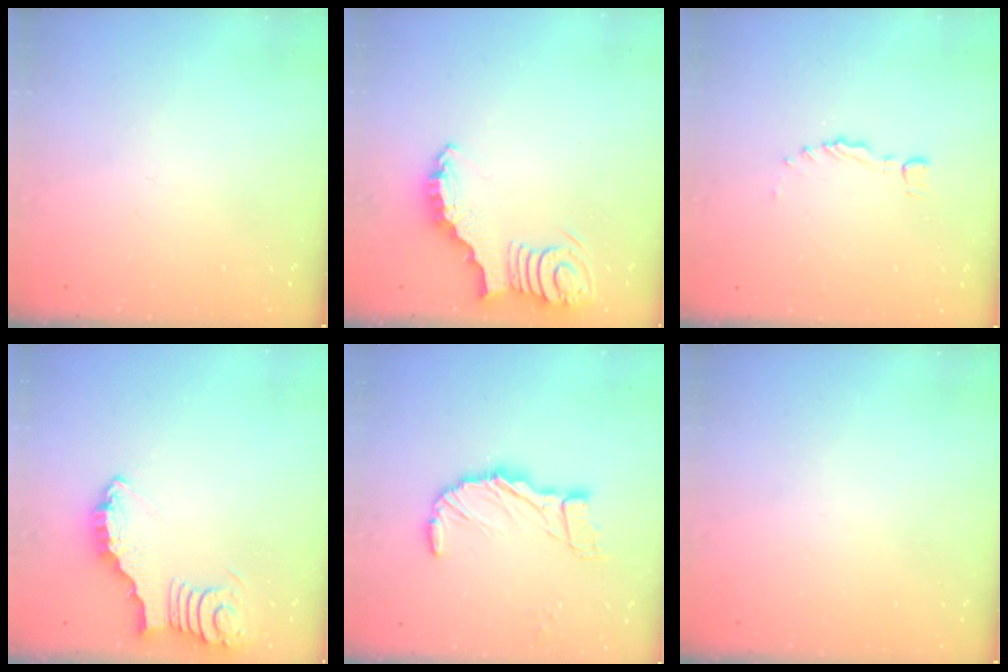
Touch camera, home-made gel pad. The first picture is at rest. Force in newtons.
{"total": 3.9, "press": 3.8, "slide": 0.7}
{"total": 0.0}
{"total": 3.9, "press": 3.9, "slide": 0.3}
{"total": 11.0, "press": 10.9, "slide": 1.5}
{"total": 0.0}